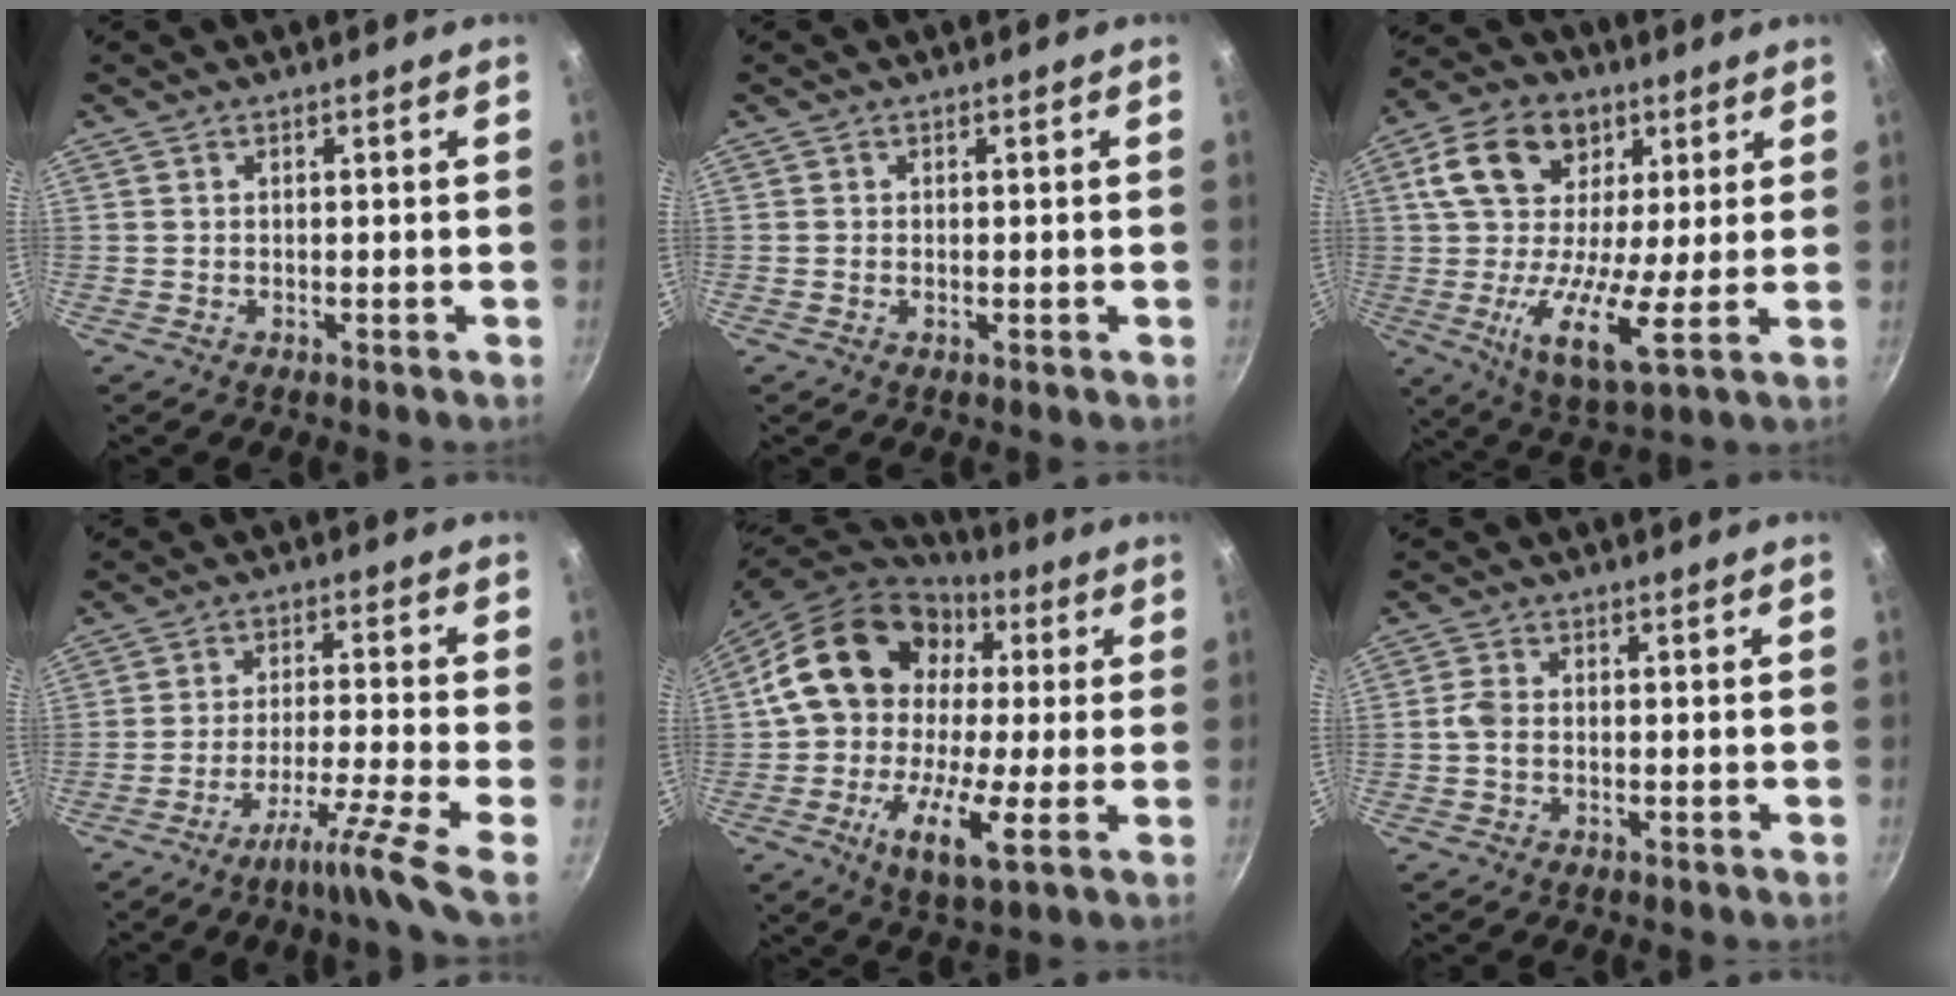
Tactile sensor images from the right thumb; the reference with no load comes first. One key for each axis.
{"total": 0.5, "fx": -0.1, "fy": 0.3, "fz": 0.4, "tx": -0.008, "ty": 0.000, "tz": -0.002}
{"total": 17.4, "fx": 3.8, "fy": 10.4, "fz": 13.5, "tx": -0.224, "ty": -0.009, "tz": 0.045}
{"total": 10.5, "fx": -6.2, "fy": -0.8, "fz": 8.5, "tx": -0.144, "ty": 0.027, "tz": -0.111}
{"total": 21.6, "fx": 2.1, "fy": 13.9, "fz": 16.4, "tx": -0.274, "ty": 0.026, "tz": 0.020}
{"total": 2.4, "fx": -0.5, "fy": 1.6, "fz": 1.8, "tx": -0.041, "ty": 0.010, "tz": -0.015}